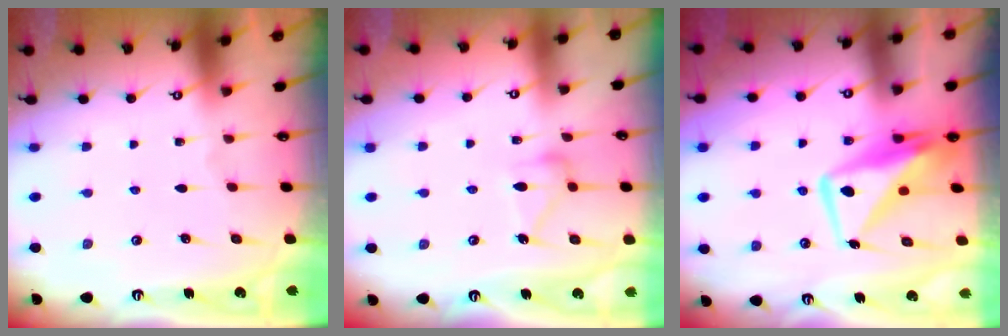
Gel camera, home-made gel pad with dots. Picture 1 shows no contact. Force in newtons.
{"total": 12.6, "press": 12.5, "slide": 0.6}
{"total": 11.4, "press": 11.4, "slide": 0.8}